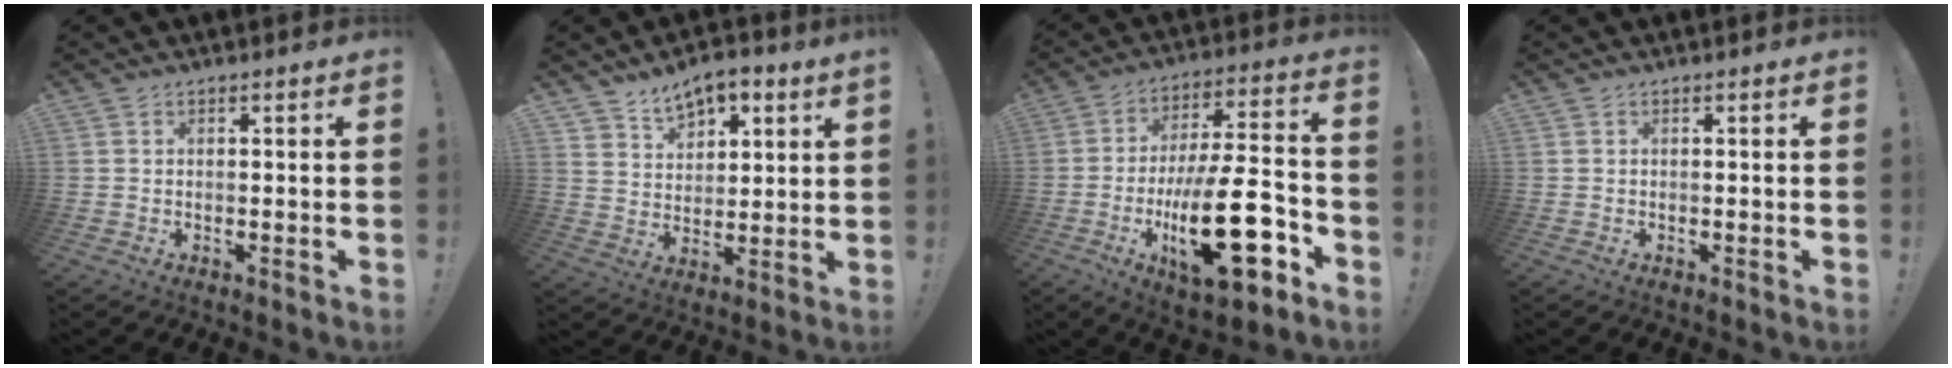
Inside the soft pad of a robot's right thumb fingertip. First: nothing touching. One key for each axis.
{"total": 7.8, "fx": 6.0, "fy": 4.4, "fz": 2.5, "tx": -0.036, "ty": -0.041, "tz": 0.112}
{"total": 25.3, "fx": -7.8, "fy": 9.2, "fz": 22.3, "tx": -0.374, "ty": 0.044, "tz": -0.117}
{"total": 0.0}